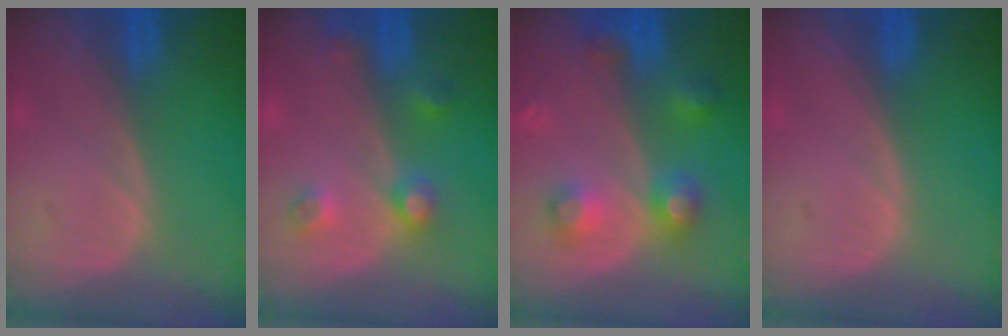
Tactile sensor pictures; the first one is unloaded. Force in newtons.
{"total": 4.5, "press": 4.0, "slide": 2.1}
{"total": 5.9, "press": 5.9, "slide": 0.2}
{"total": 0.0}